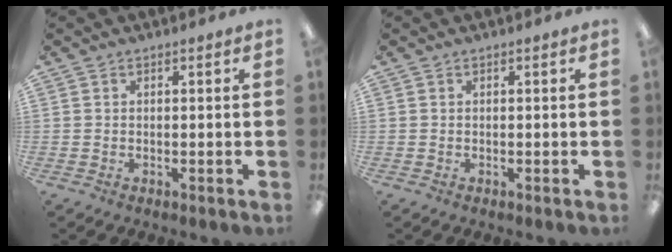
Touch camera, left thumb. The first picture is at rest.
{"total": 0.0}